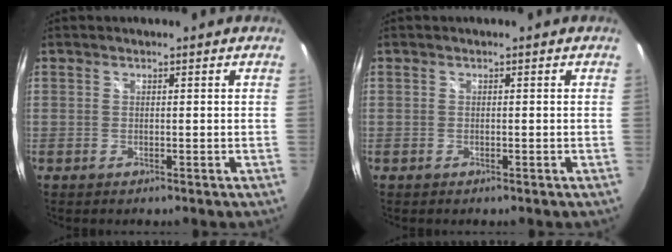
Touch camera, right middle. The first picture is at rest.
{"total": 0.0}